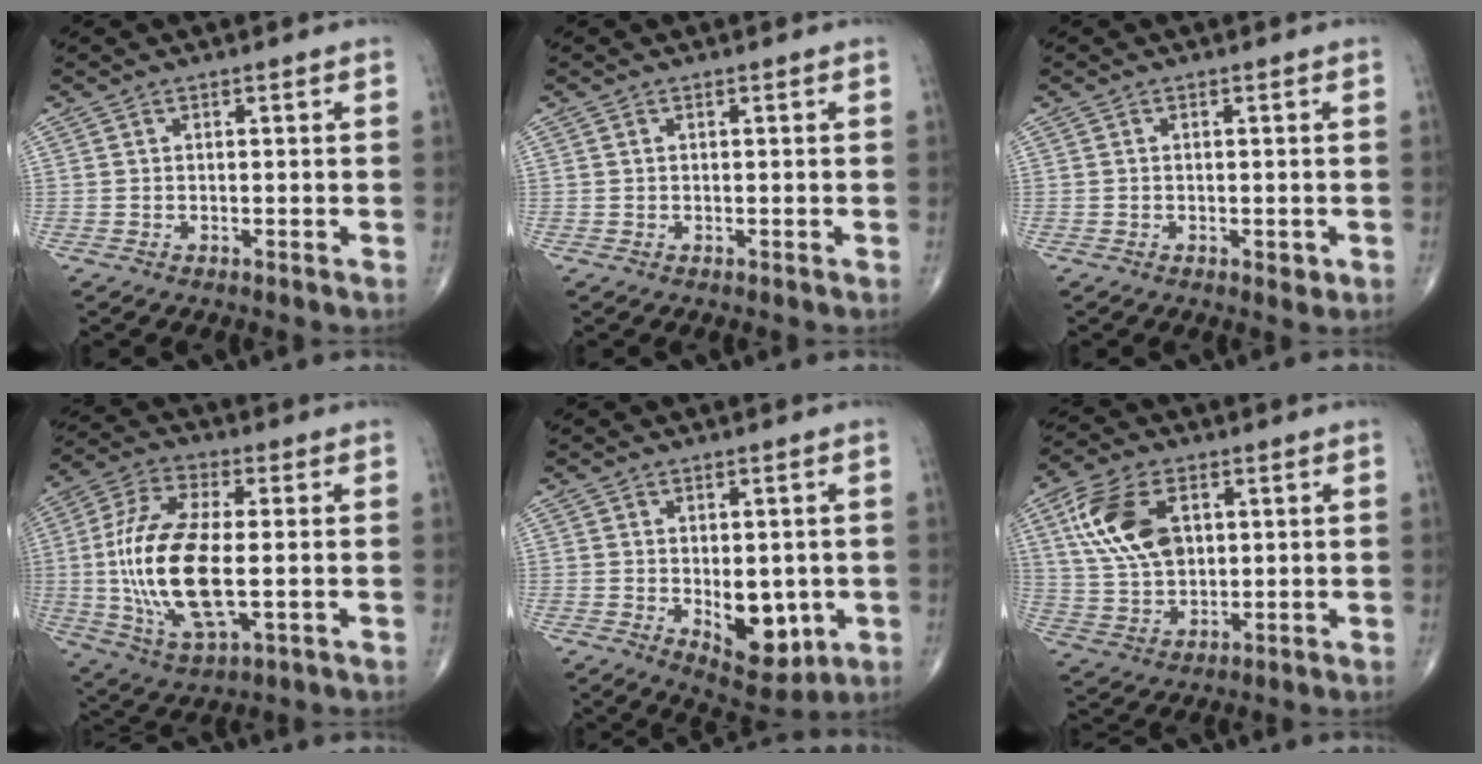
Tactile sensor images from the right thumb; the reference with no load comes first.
{"total": 0.0}
{"total": 1.5, "force": [-0.5, 0.7, 1.2], "torque": [-0.011, -0.003, -0.006]}
{"total": 18.9, "force": [-1.1, 7.8, 17.2], "torque": [-0.357, -0.004, -0.015]}
{"total": 10.0, "force": [-1.8, 5.5, 8.1], "torque": [-0.077, -0.016, -0.010]}
{"total": 13.8, "force": [4.2, 8.4, 10.1], "torque": [-0.192, -0.005, 0.086]}